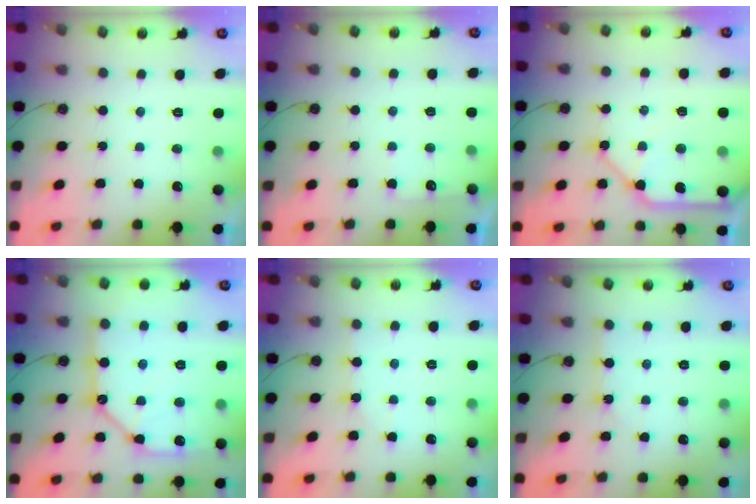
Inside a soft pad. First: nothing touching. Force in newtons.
{"total": 4.3, "press": 4.3, "slide": 0.4}
{"total": 14.3, "press": 14.2, "slide": 1.7}
{"total": 15.2, "press": 15.0, "slide": 1.8}
{"total": 2.6, "press": 2.6, "slide": 0.4}
{"total": 2.9, "press": 2.9, "slide": 0.3}